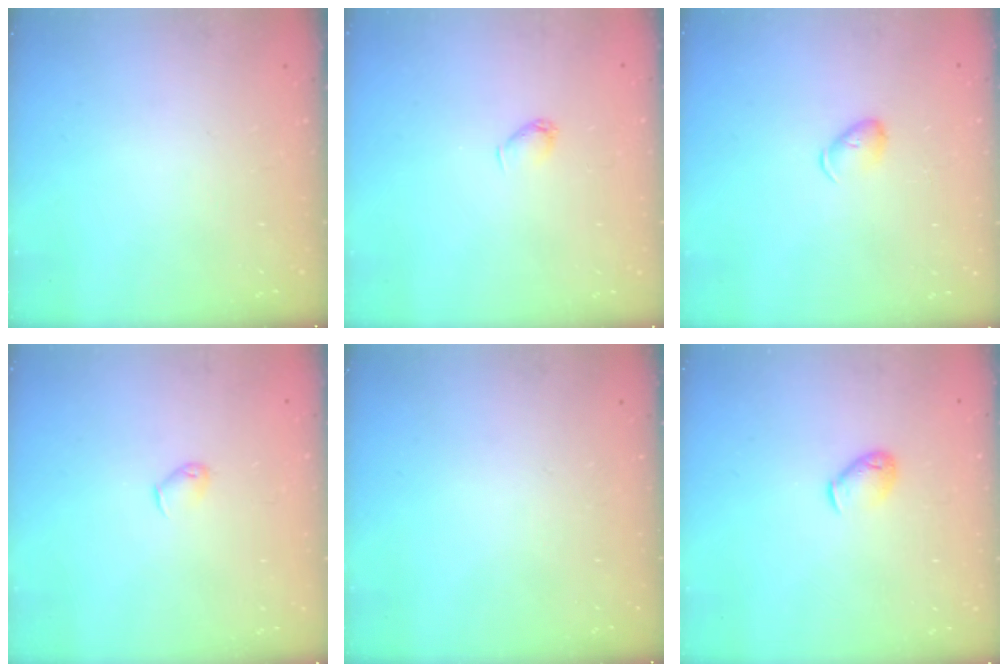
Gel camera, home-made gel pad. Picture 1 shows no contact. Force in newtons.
{"total": 3.2, "press": 3.2, "slide": 0.5}
{"total": 4.5, "press": 4.5, "slide": 0.6}
{"total": 4.0, "press": 3.9, "slide": 0.8}
{"total": 0.0}
{"total": 5.1, "press": 5.0, "slide": 1.1}